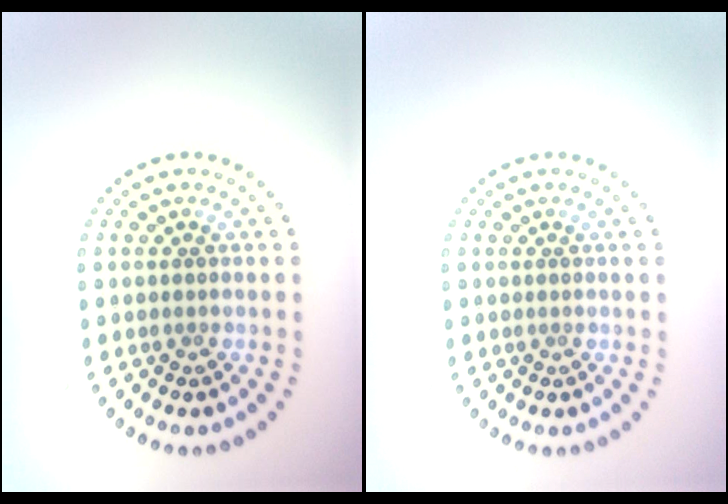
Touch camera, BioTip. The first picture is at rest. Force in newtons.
{"total": 0.0}